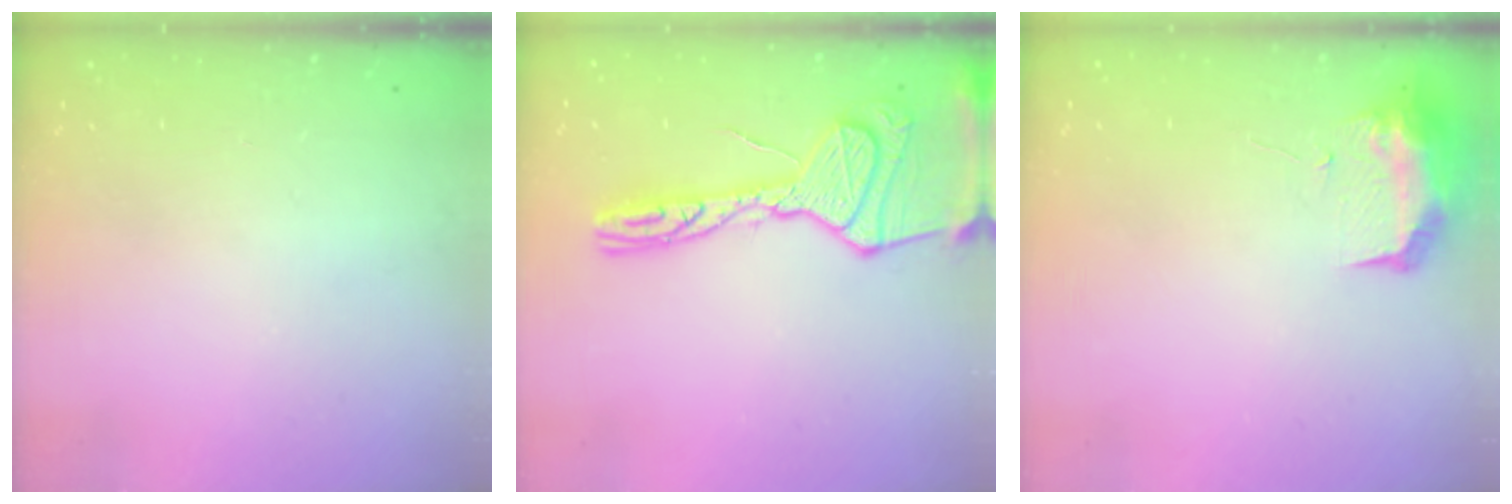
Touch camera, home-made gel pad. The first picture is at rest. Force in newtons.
{"total": 20.3, "press": 20.2, "slide": 1.9}
{"total": 9.6, "press": 9.6, "slide": 0.8}